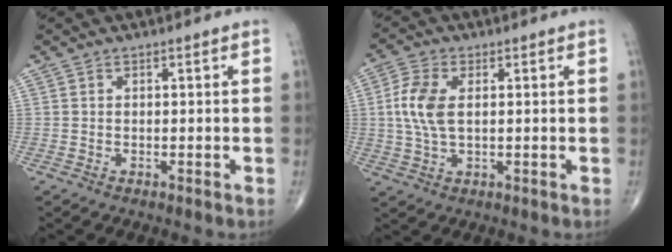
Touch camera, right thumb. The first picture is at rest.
{"total": 7.5, "force": [1.0, 4.0, 6.2], "torque": [-0.149, 0.006, 0.018]}